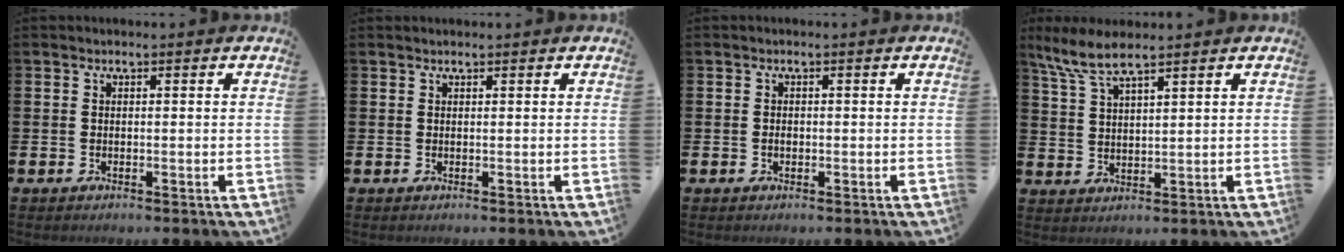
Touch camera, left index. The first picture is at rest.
{"total": 0.5, "force": [0.5, 0.0, 0.1], "torque": [0.000, 0.001, 0.009]}
{"total": 0.6, "force": [-0.2, 0.5, 0.4], "torque": [-0.014, 0.004, -0.003]}
{"total": 6.3, "force": [5.3, 1.0, 3.4], "torque": [-0.085, -0.009, 0.096]}